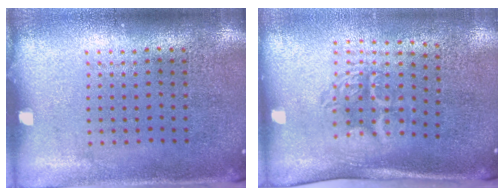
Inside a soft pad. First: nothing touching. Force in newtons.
{"total": 1.7, "press": 1.3, "slide": 1.1}